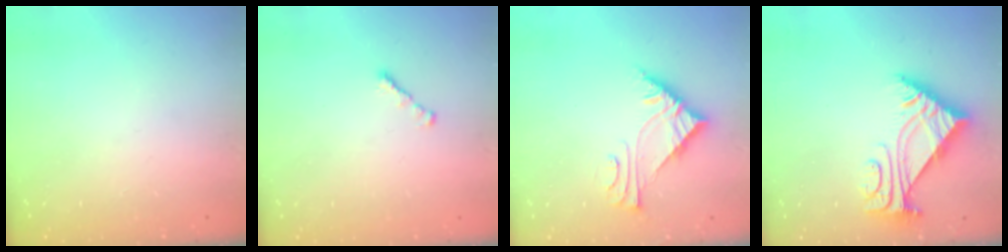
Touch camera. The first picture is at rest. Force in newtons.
{"total": 1.3, "press": 1.2, "slide": 0.5}
{"total": 6.9, "press": 6.8, "slide": 0.5}
{"total": 5.9, "press": 5.8, "slide": 0.6}